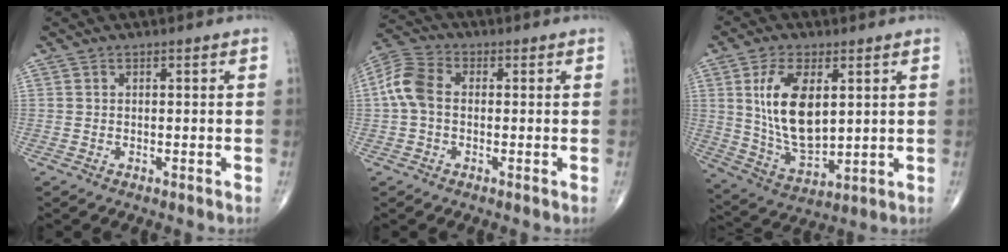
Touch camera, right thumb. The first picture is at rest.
{"total": 7.4, "force": [-0.1, 5.0, 5.4], "torque": [-0.116, 0.022, -0.011]}
{"total": 14.2, "force": [3.4, 7.2, 11.8], "torque": [-0.213, -0.024, 0.076]}